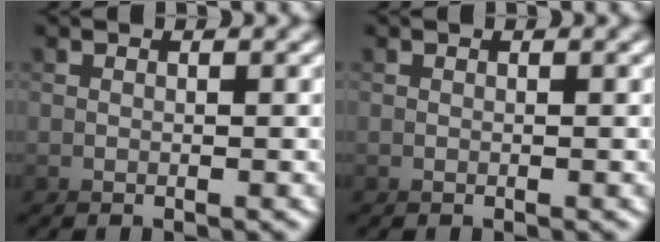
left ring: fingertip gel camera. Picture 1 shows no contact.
{"total": 0.0}